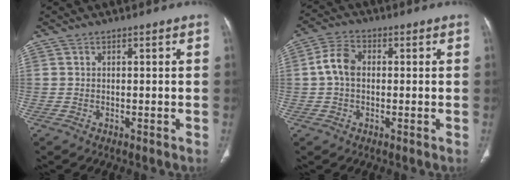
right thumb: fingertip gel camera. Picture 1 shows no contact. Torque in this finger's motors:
{"motor_torque": [-0.27, 0.30, 0.52, -0.53, 0.09]}